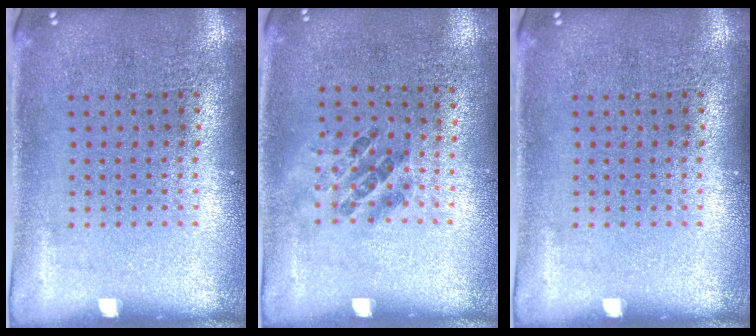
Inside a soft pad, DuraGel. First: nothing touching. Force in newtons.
{"total": 1.1, "press": 0.6, "slide": 0.9}
{"total": 0.0}